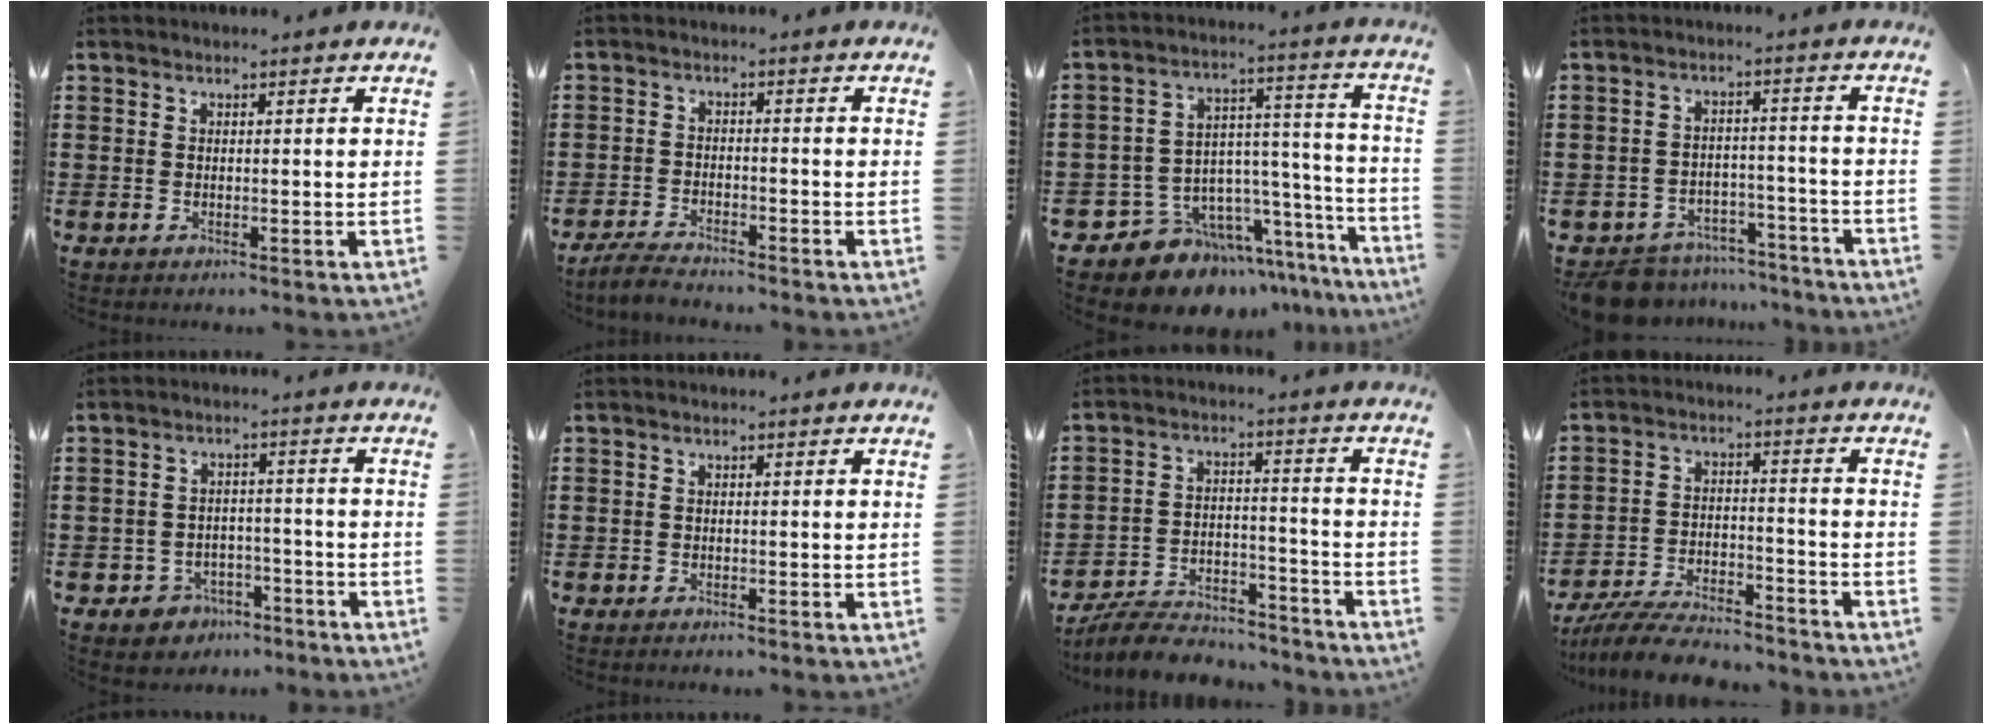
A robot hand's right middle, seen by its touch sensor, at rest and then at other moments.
{"total": 3.1, "force": [-3.0, 0.5, 0.5], "torque": [-0.019, 0.004, -0.066]}
{"total": 9.0, "force": [-7.3, 5.1, 0.9], "torque": [-0.031, 0.004, -0.133]}
{"total": 7.2, "force": [-6.9, 1.8, 1.1], "torque": [-0.029, 0.019, -0.138]}
{"total": 3.6, "force": [-3.1, 1.8, 0.1], "torque": [-0.012, 0.009, -0.065]}
{"total": 0.5, "force": [-0.5, 0.3, 0.0], "torque": [-0.001, 0.003, -0.011]}
{"total": 7.2, "force": [-6.9, 1.4, 1.4], "torque": [-0.028, 0.017, -0.135]}
{"total": 7.2, "force": [-6.9, 1.0, 2.1], "torque": [-0.038, 0.010, -0.131]}